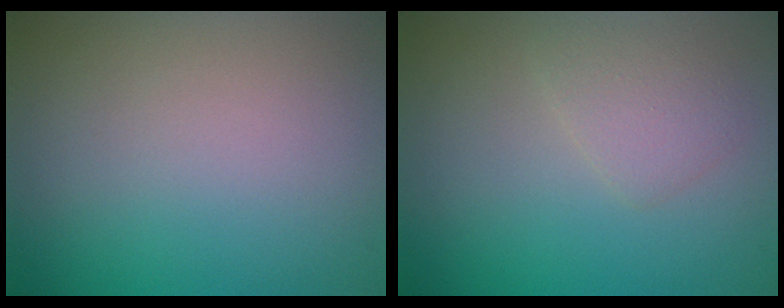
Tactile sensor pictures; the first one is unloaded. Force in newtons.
{"total": 1.7, "press": 1.7, "slide": 0.2}